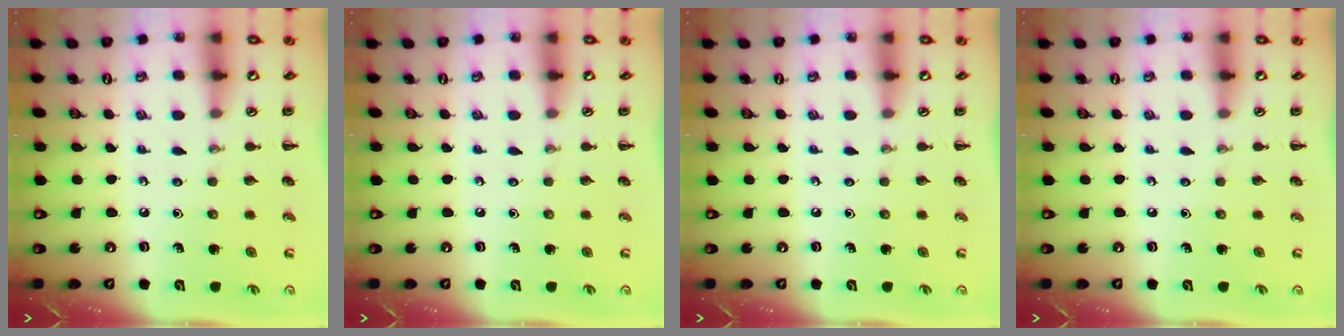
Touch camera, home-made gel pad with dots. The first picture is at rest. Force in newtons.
{"total": 0.0}
{"total": 0.0}
{"total": 0.0}